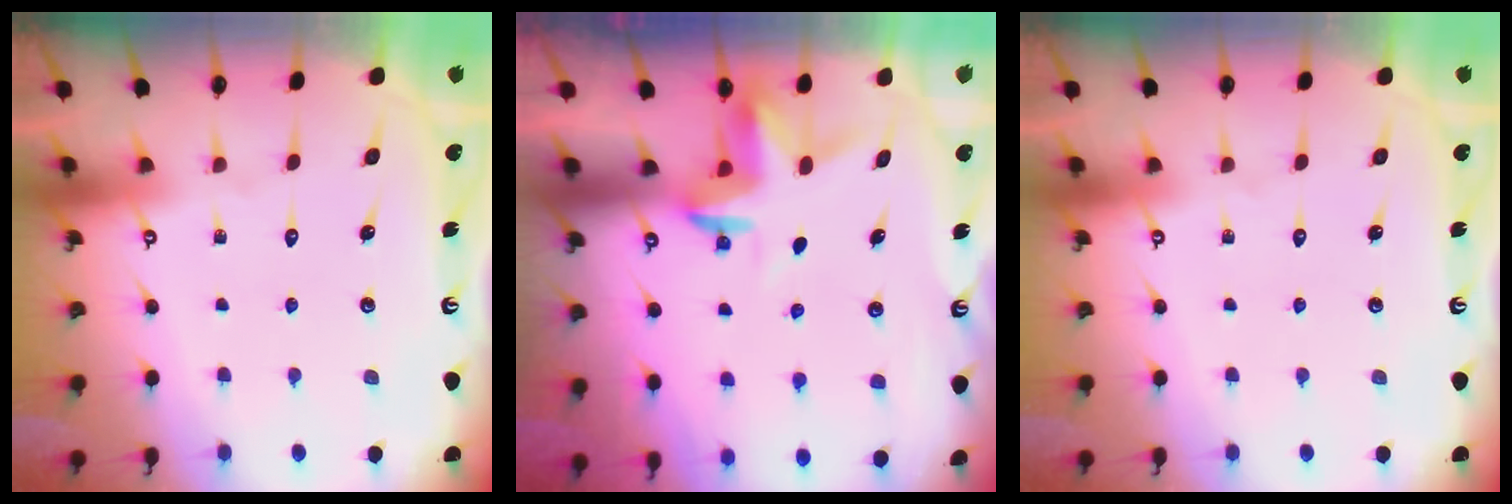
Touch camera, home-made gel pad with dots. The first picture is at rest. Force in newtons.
{"total": 3.5, "press": 3.5, "slide": 0.2}
{"total": 0.0}